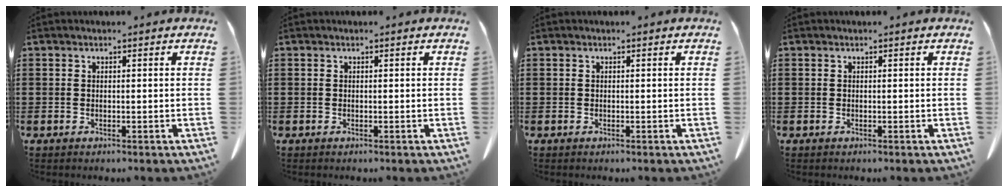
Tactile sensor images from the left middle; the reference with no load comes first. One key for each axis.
{"total": 0.0}
{"total": 0.0}
{"total": 0.0}